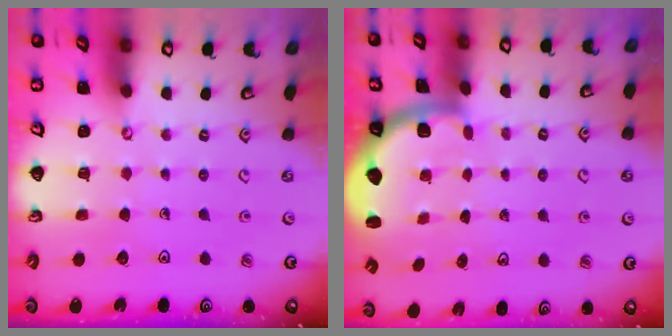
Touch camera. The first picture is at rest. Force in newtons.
{"total": 1.9, "press": 1.8, "slide": 0.5}